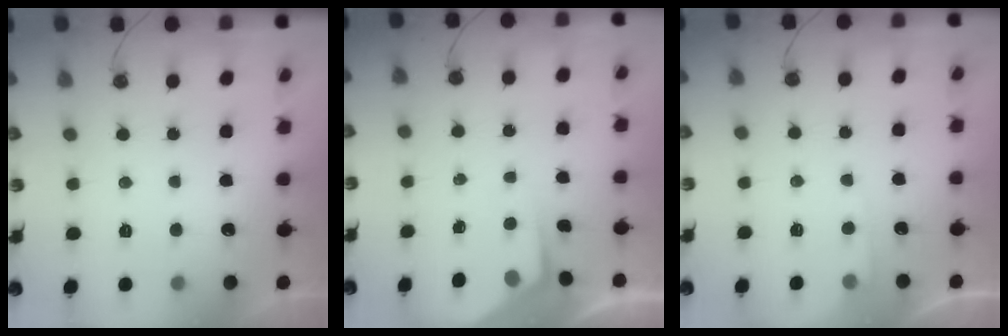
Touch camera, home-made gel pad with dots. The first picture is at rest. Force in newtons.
{"total": 2.9, "press": 2.8, "slide": 0.5}
{"total": 3.7, "press": 3.6, "slide": 0.4}